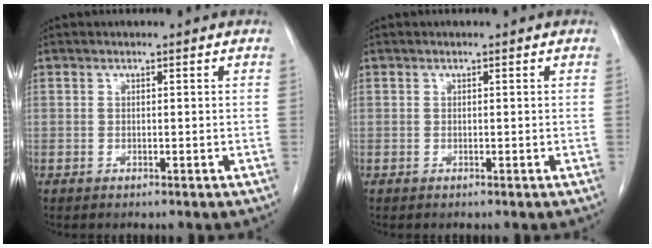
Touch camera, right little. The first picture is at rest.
{"total": 0.0}